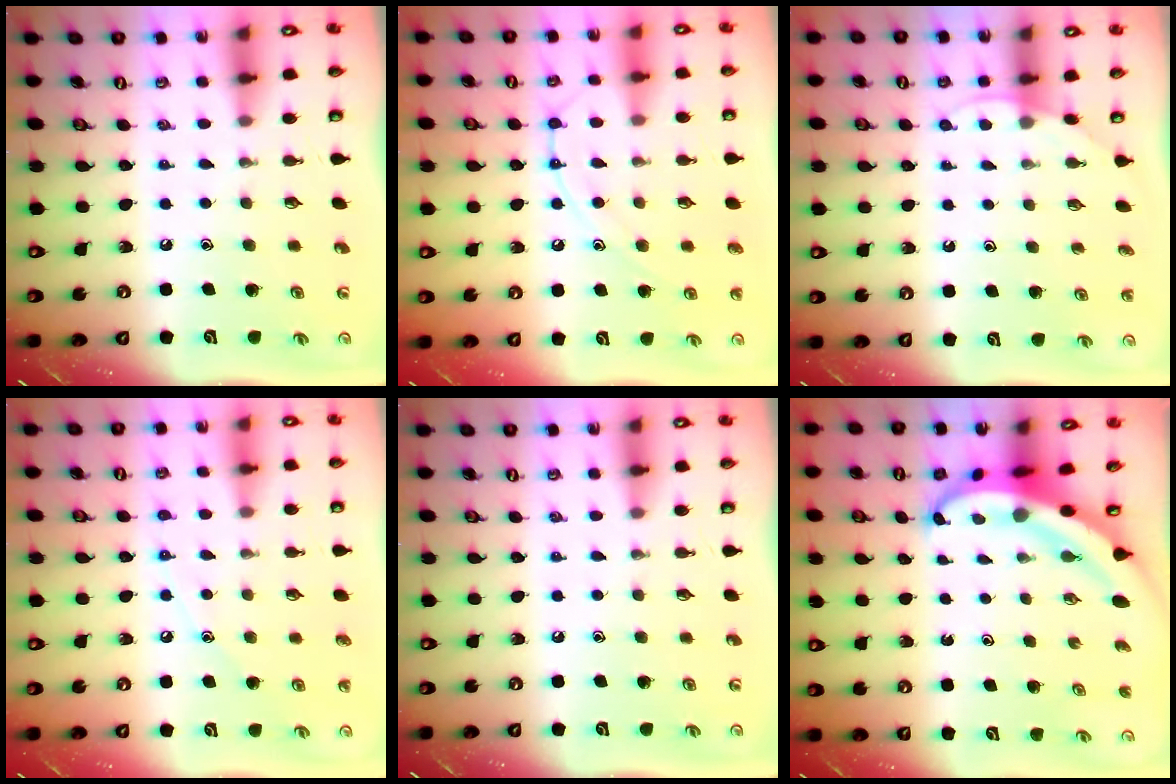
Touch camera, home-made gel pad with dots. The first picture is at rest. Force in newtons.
{"total": 12.0, "press": 12.0, "slide": 1.0}
{"total": 3.9, "press": 3.8, "slide": 0.4}
{"total": 6.8, "press": 6.7, "slide": 0.7}
{"total": 0.0}
{"total": 6.1, "press": 6.0, "slide": 0.7}